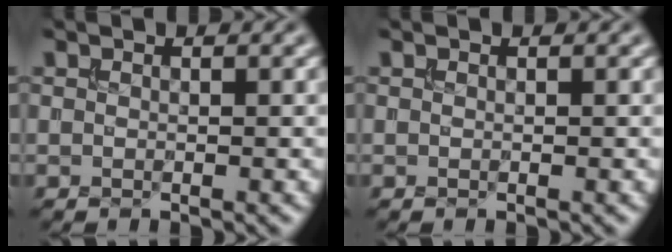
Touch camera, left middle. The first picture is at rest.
{"total": 0.0}